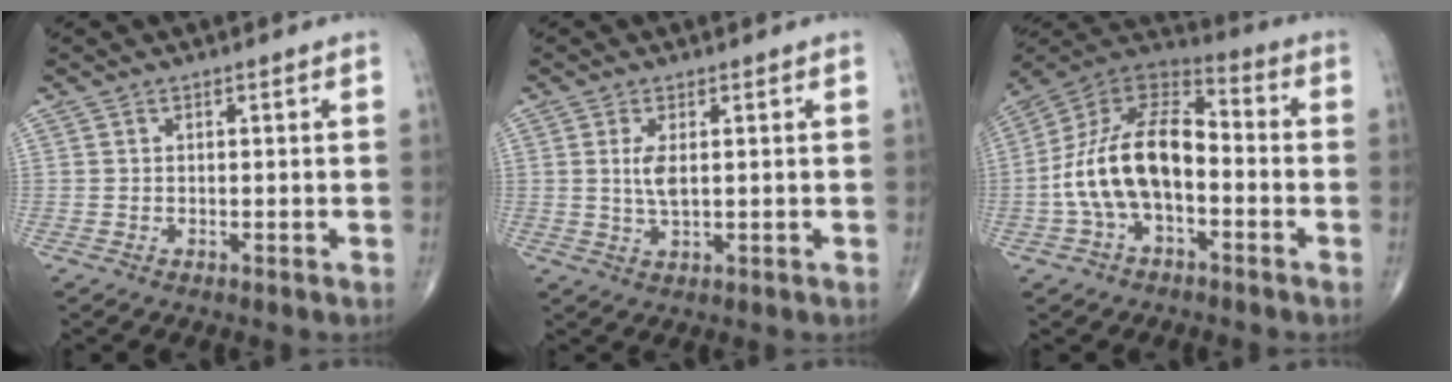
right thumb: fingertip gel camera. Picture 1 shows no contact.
{"total": 3.7, "force": [0.6, 1.4, 3.4], "torque": [-0.074, -0.007, 0.018]}
{"total": 16.9, "force": [-3.0, 9.3, 13.8], "torque": [-0.254, 0.049, -0.062]}